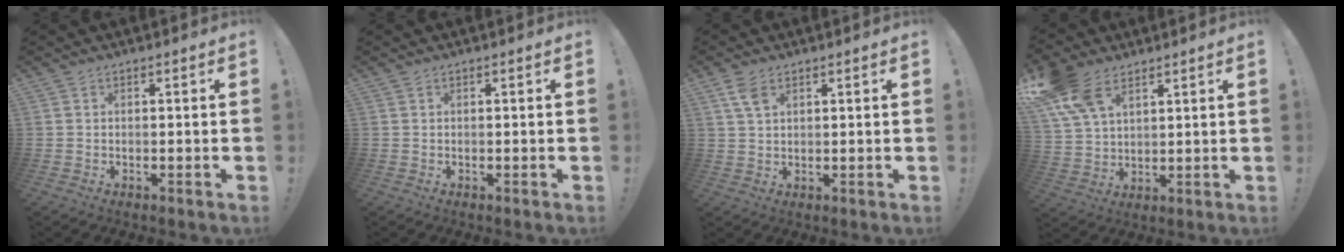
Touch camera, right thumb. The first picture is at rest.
{"total": 0.0}
{"total": 4.8, "force": [2.5, 2.4, 3.3], "torque": [-0.064, -0.004, 0.048]}
{"total": 12.7, "force": [7.5, 7.2, 7.3], "torque": [-0.152, -0.033, 0.147]}